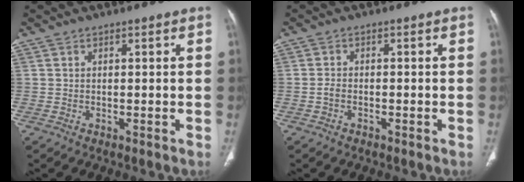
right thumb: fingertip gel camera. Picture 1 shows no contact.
{"total": 1.3, "force": [-0.6, 0.8, 0.8], "torque": [-0.018, 0.003, -0.014]}